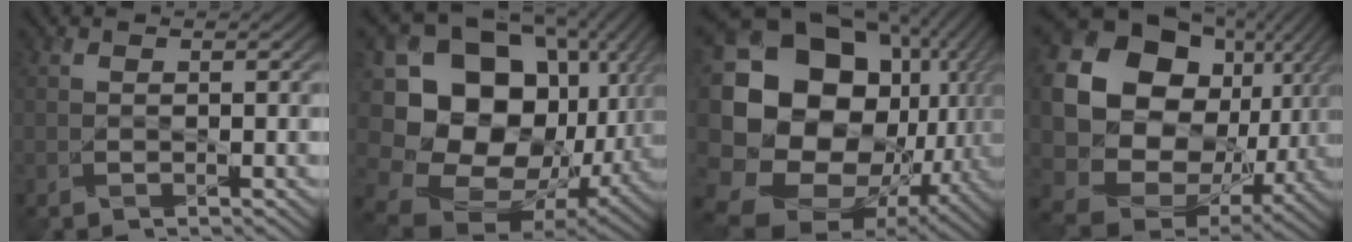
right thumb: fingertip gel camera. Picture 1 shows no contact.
{"total": 19.6, "force": [0.2, 15.4, 12.1], "torque": [-0.263, -0.033, 0.043]}
{"total": 23.0, "force": [-0.9, 18.2, 14.0], "torque": [-0.328, -0.023, -0.010]}
{"total": 21.2, "force": [3.5, 17.1, 12.0], "torque": [-0.273, -0.031, 0.105]}